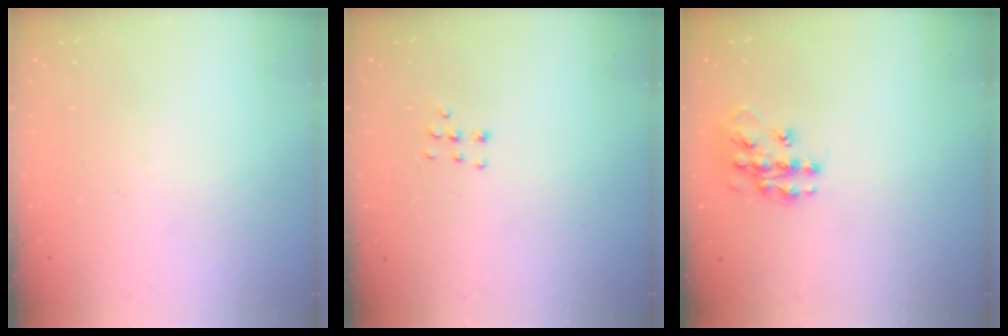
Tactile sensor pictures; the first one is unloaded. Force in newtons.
{"total": 4.4, "press": 4.3, "slide": 0.9}
{"total": 12.6, "press": 12.6, "slide": 0.8}